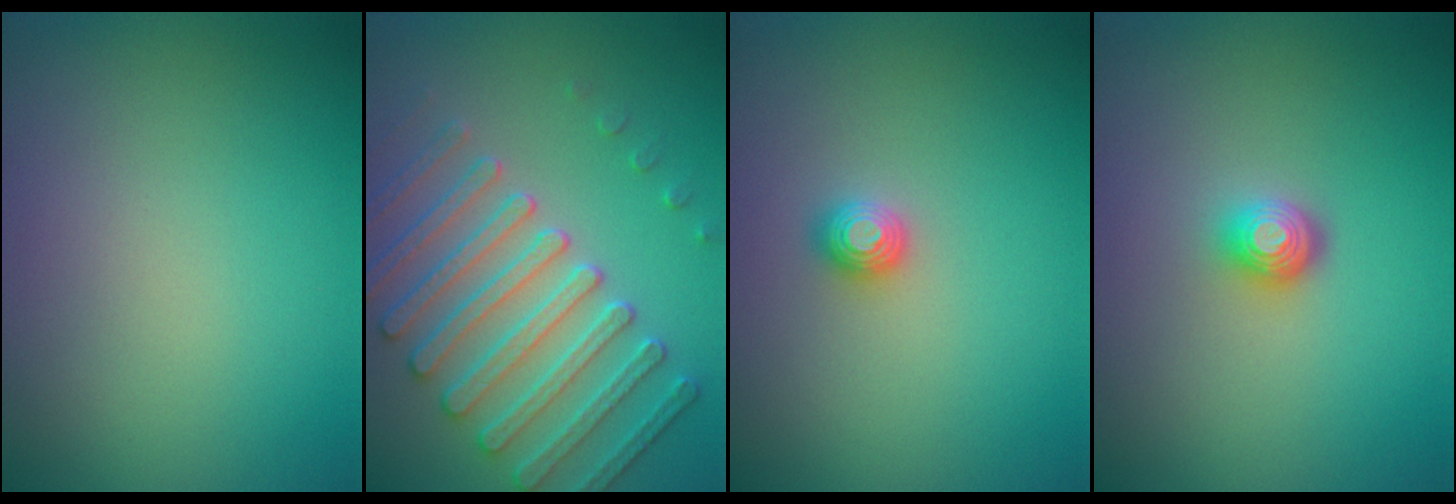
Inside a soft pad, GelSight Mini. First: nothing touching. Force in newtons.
{"total": 5.1, "press": 4.9, "slide": 1.3}
{"total": 1.2, "press": 1.2, "slide": 0.2}
{"total": 2.0, "press": 1.4, "slide": 1.4}